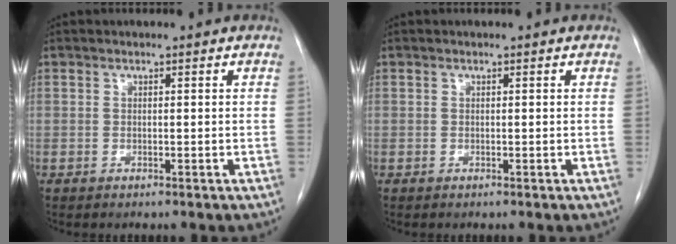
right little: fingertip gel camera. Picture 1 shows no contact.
{"total": 0.0}